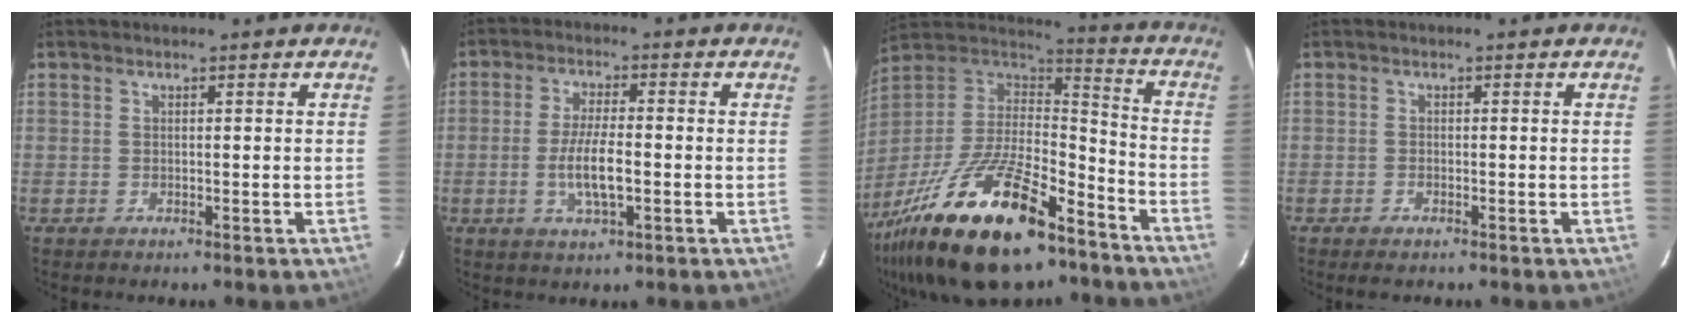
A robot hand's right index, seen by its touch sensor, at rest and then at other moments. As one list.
[{"total": 6.8, "force": [-1.6, 1.7, 6.4], "torque": [-0.129, -0.003, -0.030]}, {"total": 29.9, "force": [-18.9, 11.3, 20.3], "torque": [-0.401, -0.034, -0.307]}, {"total": 1.6, "force": [-1.3, 0.5, 0.7], "torque": [-0.020, -0.003, -0.025]}]